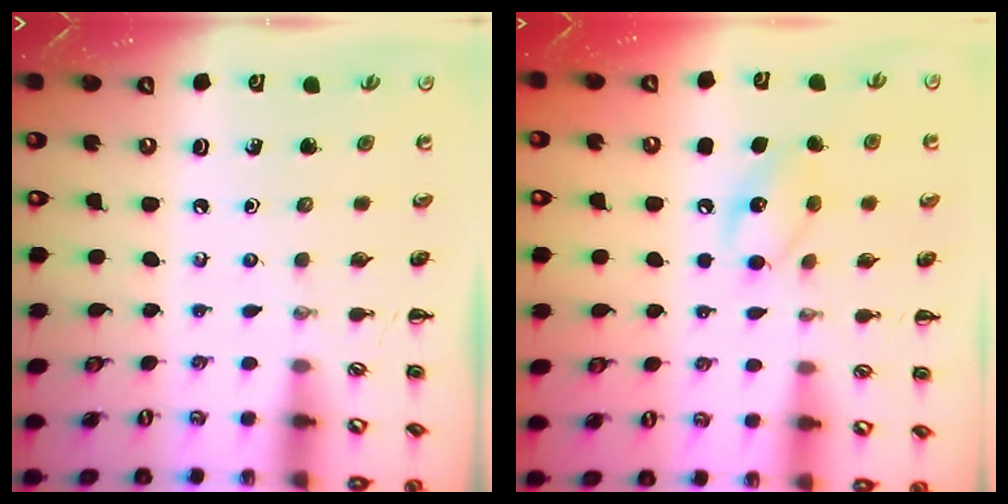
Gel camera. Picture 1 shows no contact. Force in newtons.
{"total": 9.4, "press": 9.3, "slide": 1.1}